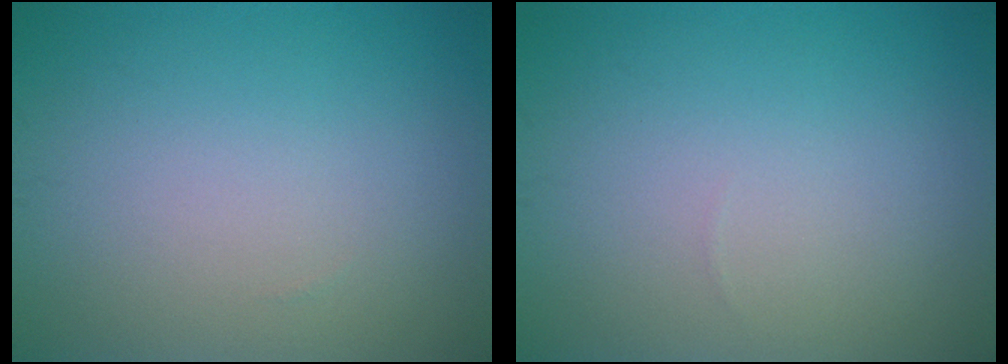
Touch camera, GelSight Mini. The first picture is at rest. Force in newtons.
{"total": 0.0}